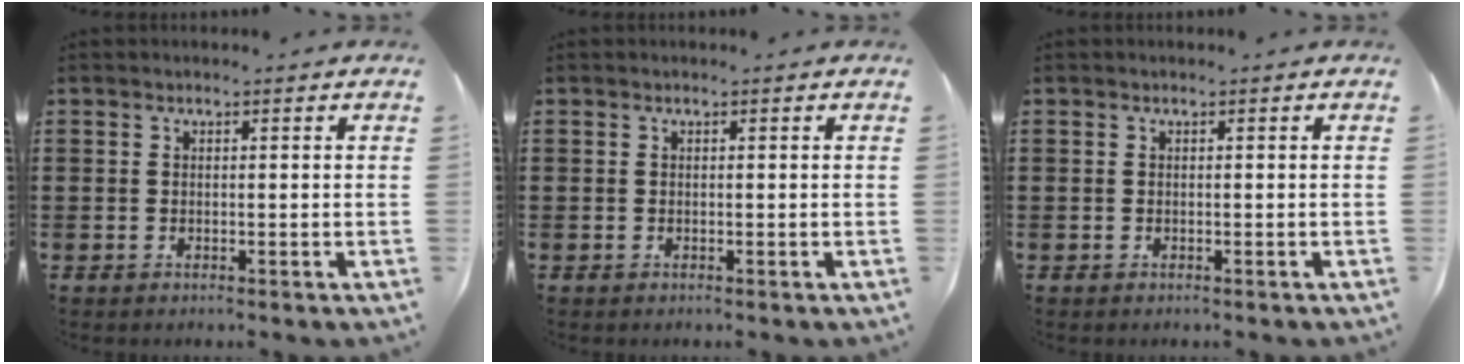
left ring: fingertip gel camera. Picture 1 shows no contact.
{"total": 0.0}
{"total": 0.0}